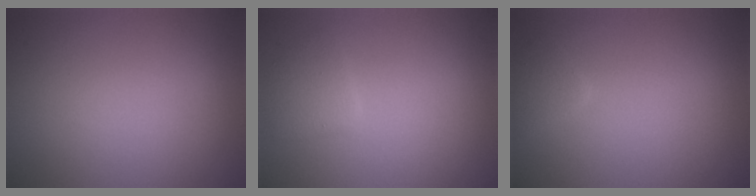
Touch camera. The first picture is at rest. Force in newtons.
{"total": 1.6, "press": 1.6, "slide": 0.0}
{"total": 1.2, "press": 1.2, "slide": 0.1}